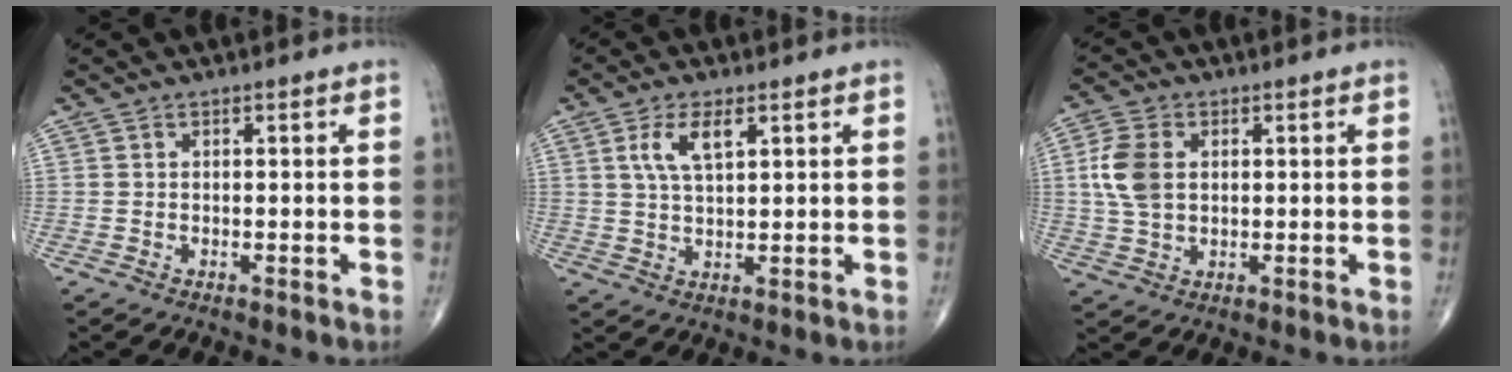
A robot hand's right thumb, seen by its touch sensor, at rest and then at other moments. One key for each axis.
{"total": 5.9, "fx": 2.4, "fy": 2.4, "fz": 4.8, "tx": -0.096, "ty": -0.005, "tz": 0.049}
{"total": 7.6, "fx": 1.3, "fy": 5.1, "fz": 5.5, "tx": -0.117, "ty": 0.003, "tz": 0.026}